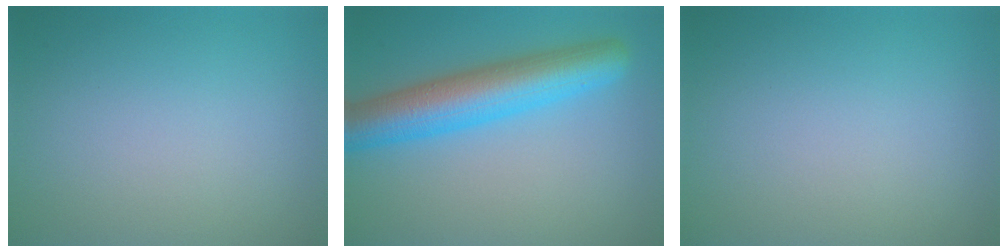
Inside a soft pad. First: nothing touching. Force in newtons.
{"total": 7.6, "press": 7.6, "slide": 0.2}
{"total": 0.0}